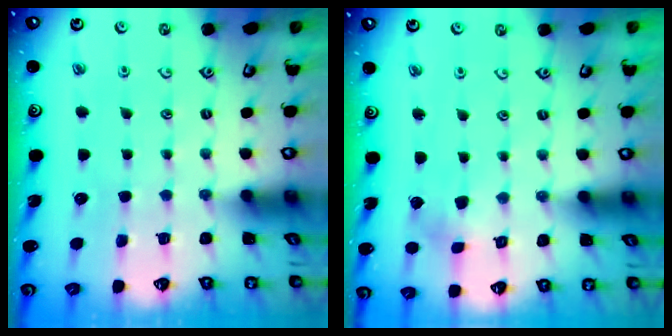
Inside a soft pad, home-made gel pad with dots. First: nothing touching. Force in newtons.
{"total": 3.5, "press": 3.4, "slide": 0.6}